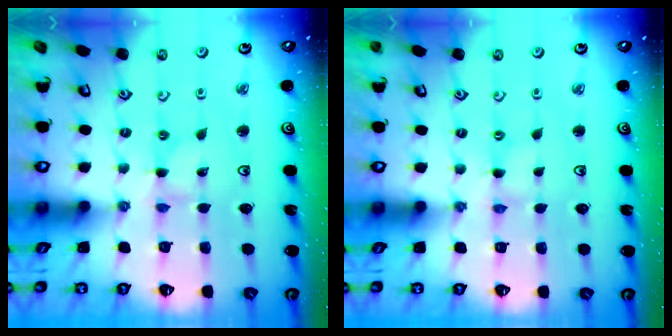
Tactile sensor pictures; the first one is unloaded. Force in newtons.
{"total": 0.7, "press": 0.7, "slide": 0.1}